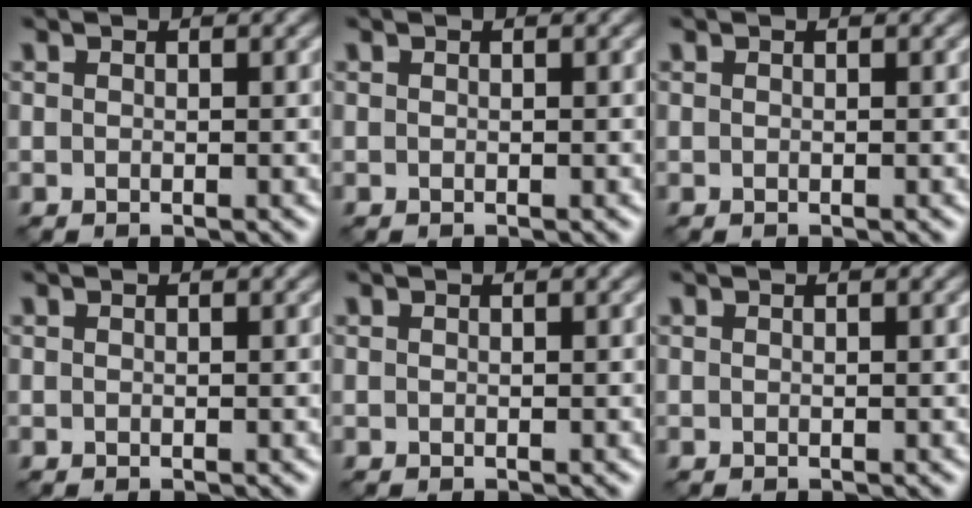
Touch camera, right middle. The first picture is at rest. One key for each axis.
{"total": 0.0}
{"total": 0.0}
{"total": 0.0}
{"total": 0.0}
{"total": 0.0}